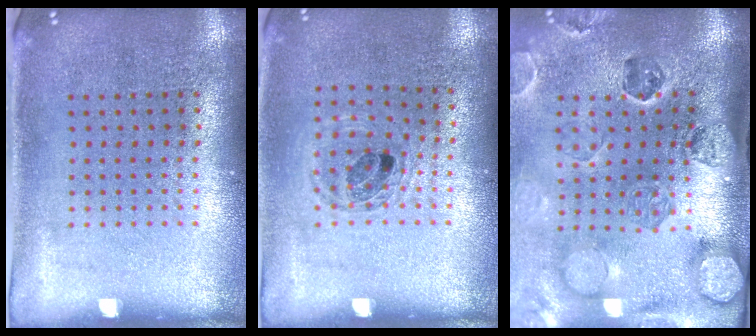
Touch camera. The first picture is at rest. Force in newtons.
{"total": 0.9, "press": 0.9, "slide": 0.2}
{"total": 2.9, "press": 2.7, "slide": 0.9}